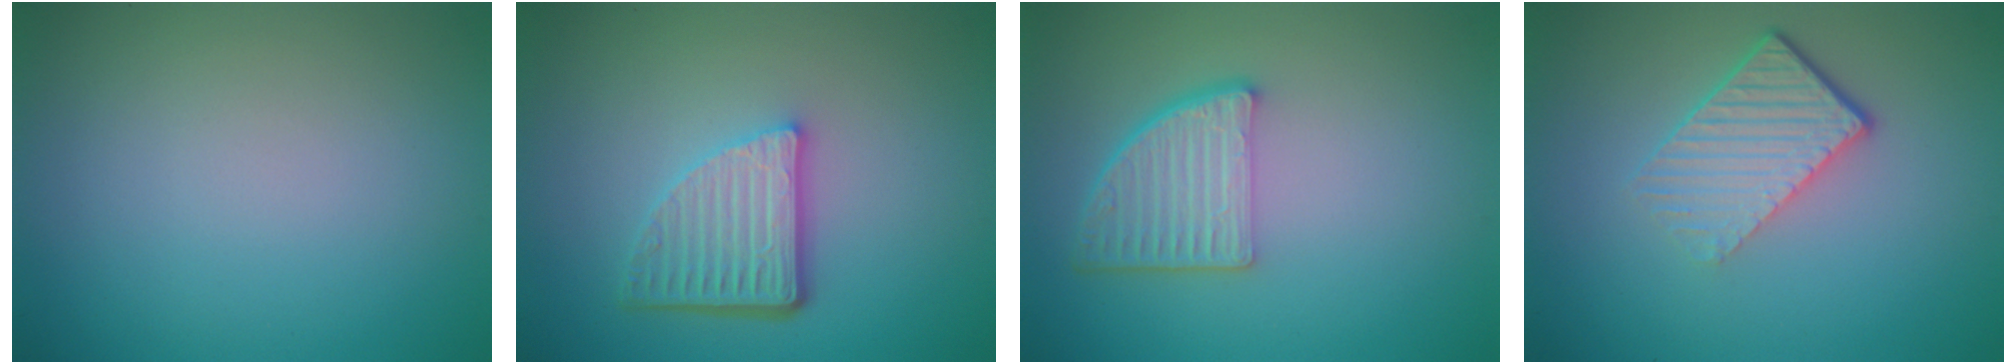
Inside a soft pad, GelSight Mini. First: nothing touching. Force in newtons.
{"total": 4.9, "press": 3.6, "slide": 3.4}
{"total": 5.1, "press": 3.8, "slide": 3.5}
{"total": 4.3, "press": 2.9, "slide": 3.1}